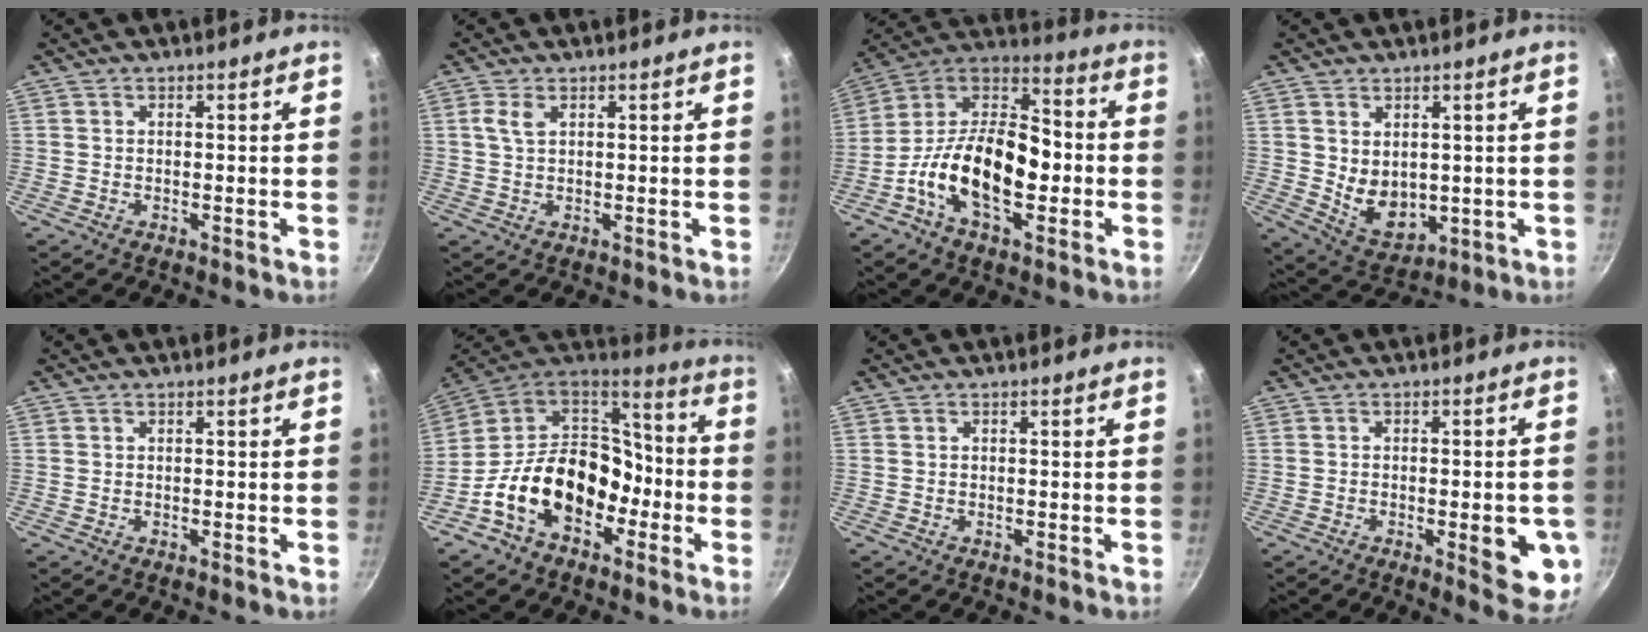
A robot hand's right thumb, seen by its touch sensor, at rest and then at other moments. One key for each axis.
{"total": 2.6, "fx": 1.0, "fy": 1.3, "fz": 2.0, "tx": -0.043, "ty": 0.001, "tz": 0.020}
{"total": 20.3, "fx": -4.4, "fy": 11.5, "fz": 16.2, "tx": -0.258, "ty": 0.049, "tz": -0.097}
{"total": 8.1, "fx": 1.1, "fy": 5.9, "fz": 5.6, "tx": -0.071, "ty": -0.025, "tz": 0.042}
{"total": 0.0}
{"total": 20.6, "fx": -6.5, "fy": 14.6, "fz": 13.1, "tx": -0.186, "ty": 0.073, "tz": -0.116}
{"total": 0.0}
{"total": 10.0, "fx": -2.7, "fy": 3.4, "fz": 9.0, "tx": -0.084, "ty": 0.004, "tz": -0.029}